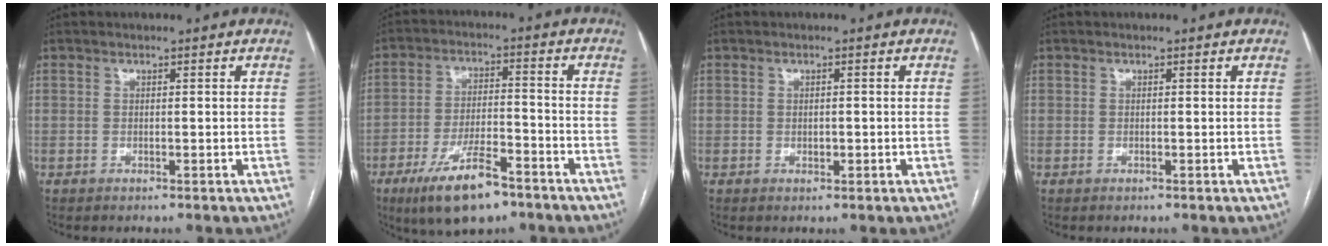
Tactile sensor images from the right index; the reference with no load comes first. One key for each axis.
{"total": 11.6, "fx": -7.4, "fy": 3.4, "fz": 8.2, "tx": -0.153, "ty": -0.009, "tz": -0.125}
{"total": 1.1, "fx": -0.1, "fy": 0.8, "fz": 0.8, "tx": -0.012, "ty": 0.000, "tz": 0.002}
{"total": 0.0}